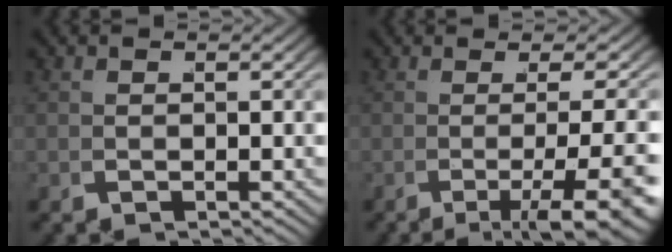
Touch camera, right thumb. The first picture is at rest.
{"total": 6.9, "force": [-1.9, 2.5, 6.1], "torque": [-0.095, -0.014, -0.018]}